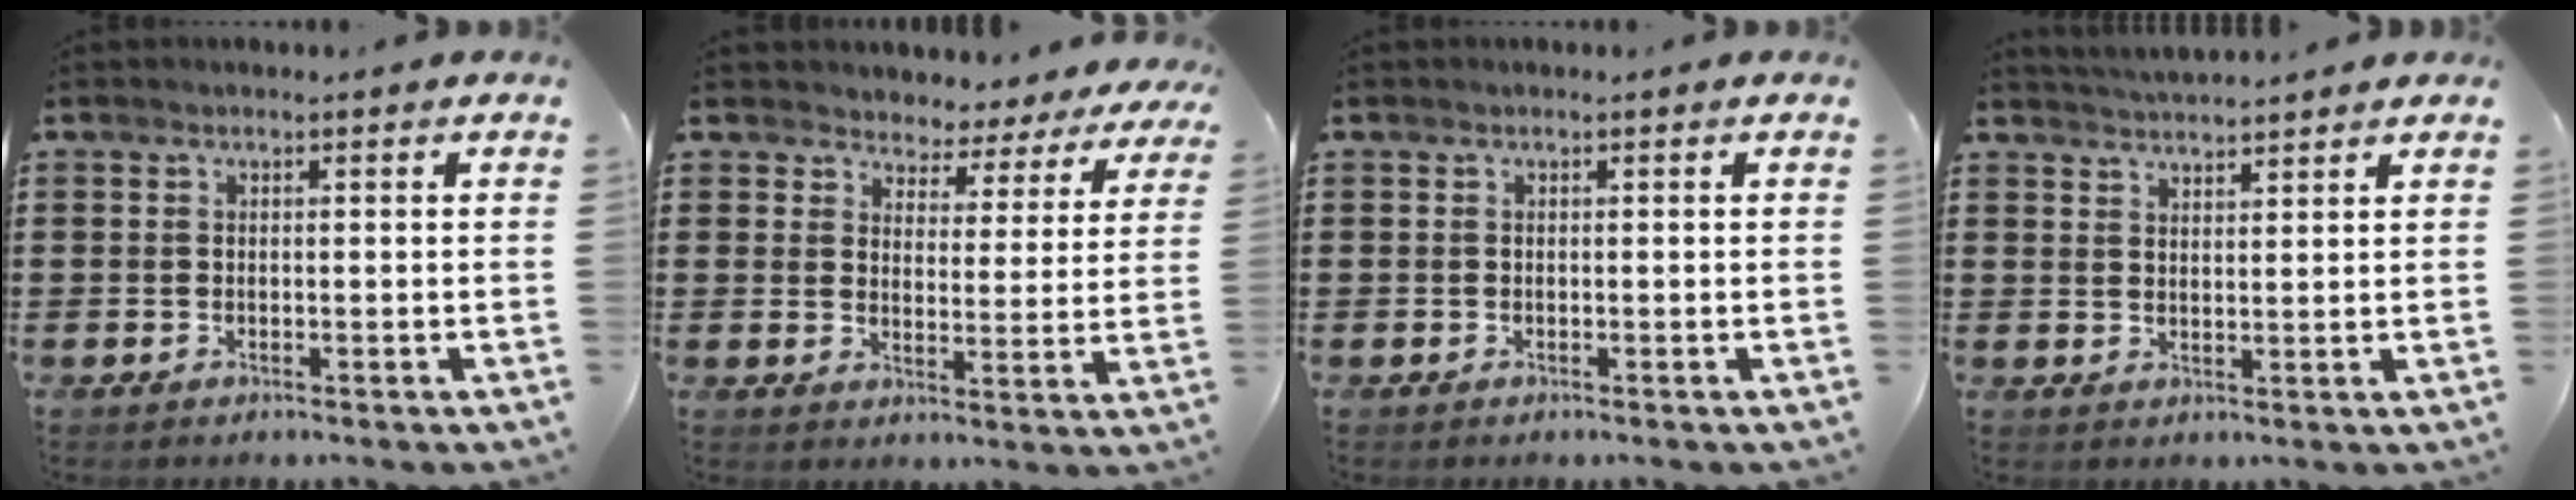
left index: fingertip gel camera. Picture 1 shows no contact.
{"total": 3.4, "force": [3.2, 1.1, -0.3], "torque": [-0.019, -0.020, 0.051]}
{"total": 0.0}
{"total": 2.9, "force": [2.9, -0.4, 0.1], "torque": [-0.009, -0.009, 0.053]}